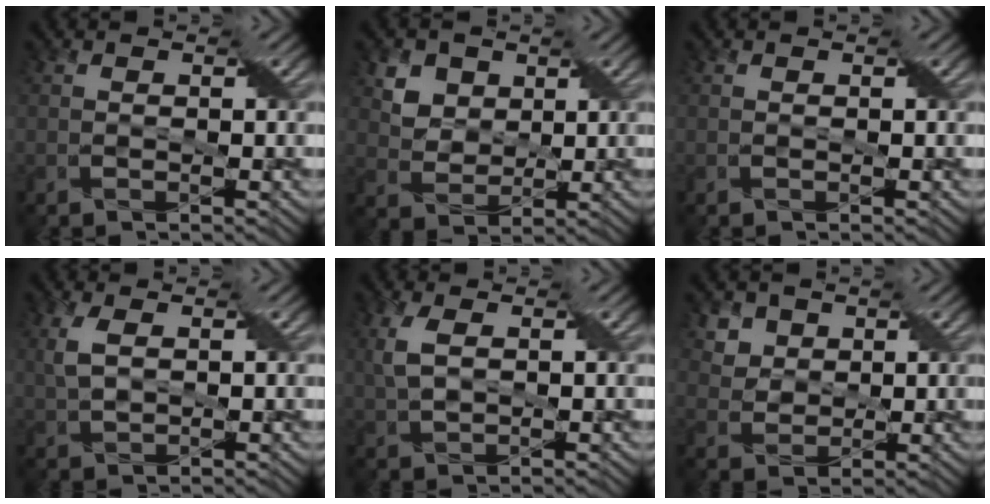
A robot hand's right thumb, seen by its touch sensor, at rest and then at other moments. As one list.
[{"total": 4.9, "force": [2.4, 3.8, 1.8], "torque": [-0.059, -0.013, 0.056]}, {"total": 0.0}, {"total": 3.6, "force": [1.1, 1.8, 2.9], "torque": [-0.081, 0.008, 0.023]}, {"total": 4.0, "force": [1.1, 2.0, 3.2], "torque": [-0.091, 0.008, 0.023]}, {"total": 4.1, "force": [2.3, 3.2, 1.1], "torque": [-0.050, -0.015, 0.060]}]